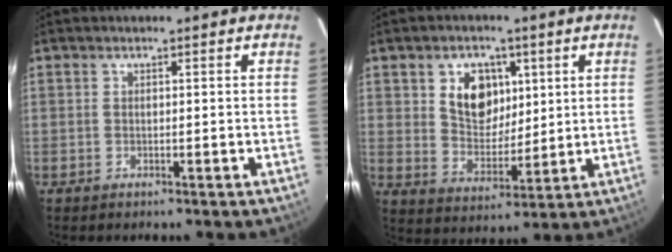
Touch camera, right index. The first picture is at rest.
{"total": 9.3, "force": [3.4, 6.8, 5.5], "torque": [-0.098, 0.010, 0.069]}